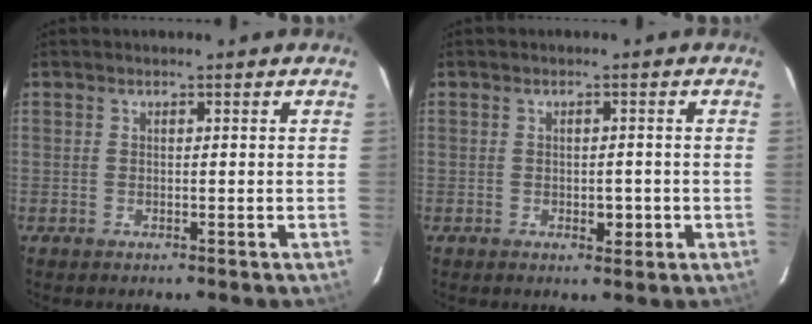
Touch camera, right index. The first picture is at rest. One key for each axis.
{"total": 2.3, "fx": -0.7, "fy": 1.2, "fz": 1.9, "tx": -0.027, "ty": 0.001, "tz": -0.002}